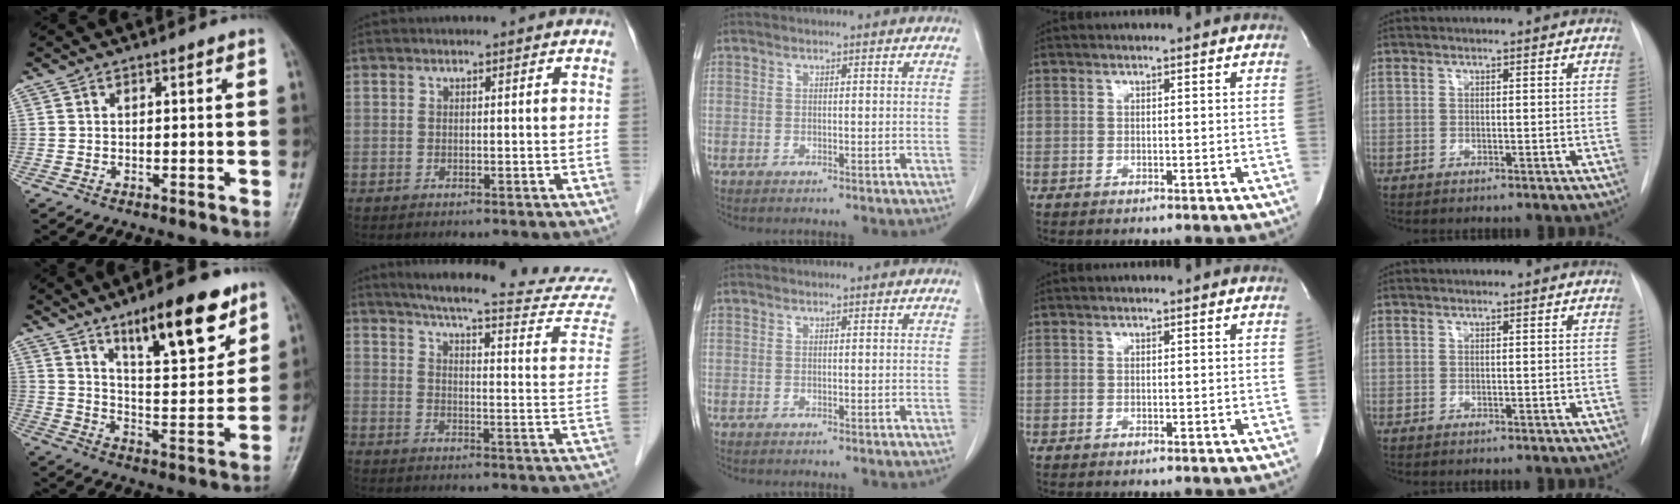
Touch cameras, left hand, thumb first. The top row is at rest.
{"thumb": {"total": 17.0, "force": [10.5, 5.3, 12.3], "torque": [-0.151, -0.059, 0.171]}, "index": {"total": 25.1, "force": [23.5, 0.1, 8.8], "torque": [-0.124, -0.100, 0.280]}}